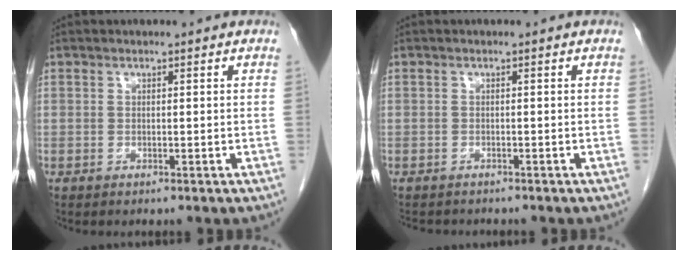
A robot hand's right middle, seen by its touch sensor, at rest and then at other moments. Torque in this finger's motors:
{"motor_torque": [0.01, 0.00, 0.00, 0.00]}